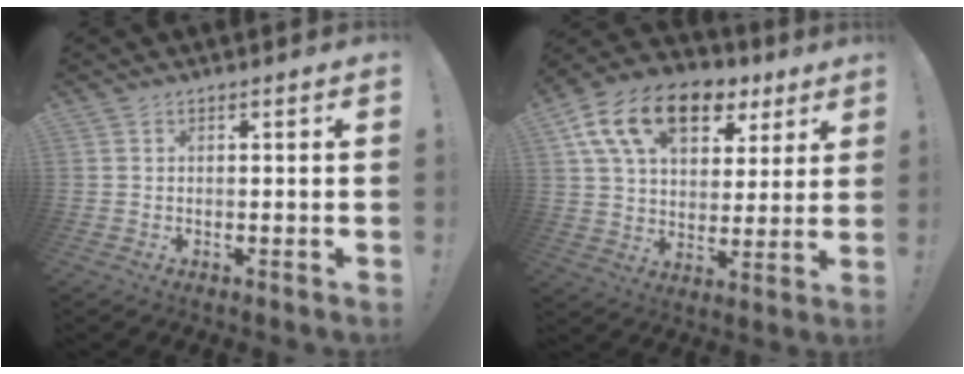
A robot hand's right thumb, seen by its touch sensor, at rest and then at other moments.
{"total": 18.2, "force": [9.3, 11.2, 10.9], "torque": [-0.187, -0.034, 0.170]}